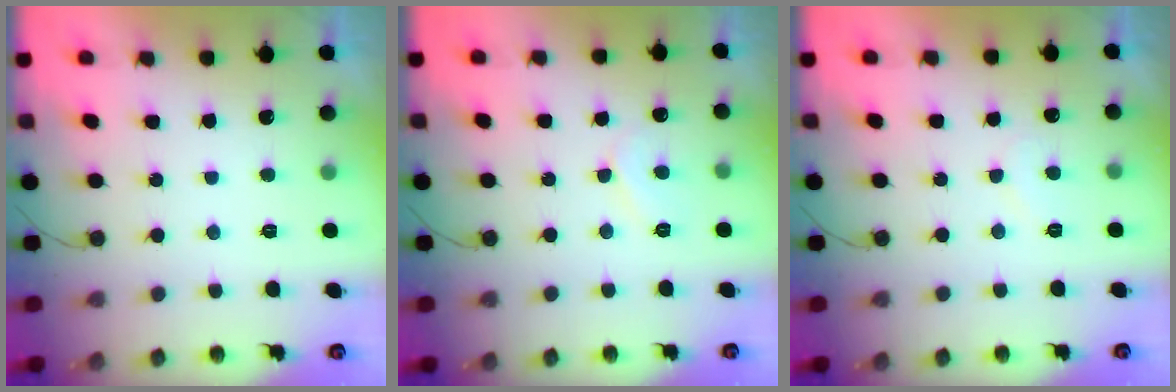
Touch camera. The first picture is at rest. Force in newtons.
{"total": 5.5, "press": 5.5, "slide": 0.6}
{"total": 5.5, "press": 5.5, "slide": 0.5}